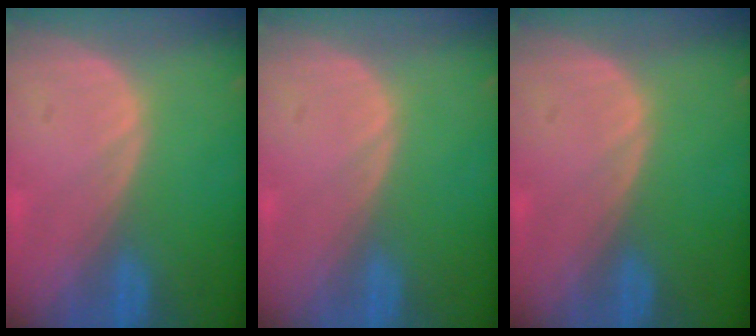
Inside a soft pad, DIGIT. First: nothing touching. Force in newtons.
{"total": 0.0}
{"total": 0.0}